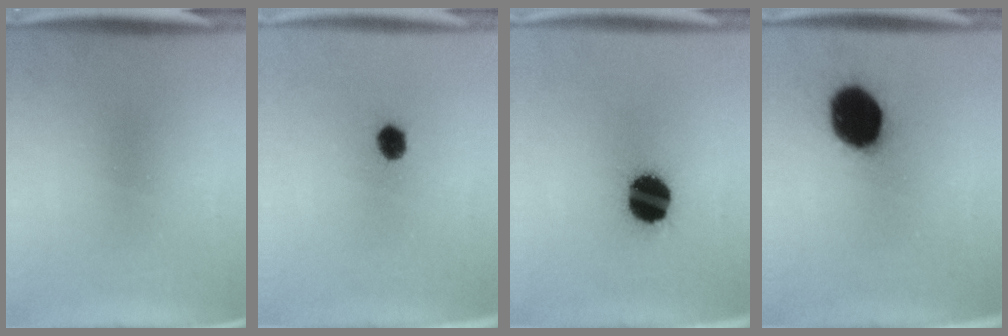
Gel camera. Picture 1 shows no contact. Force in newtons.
{"total": 3.4}
{"total": 14.7}
{"total": 18.0}